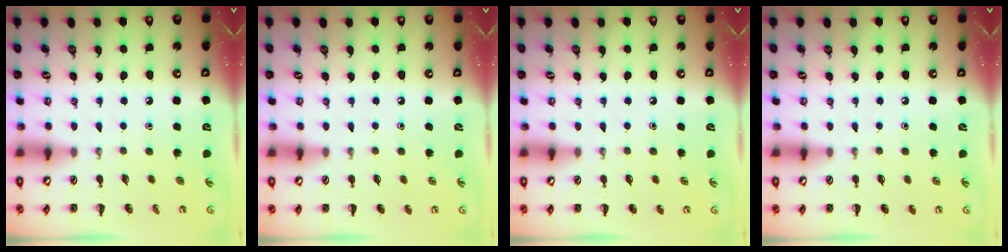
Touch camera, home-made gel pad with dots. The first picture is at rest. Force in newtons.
{"total": 0.0}
{"total": 0.0}
{"total": 0.0}